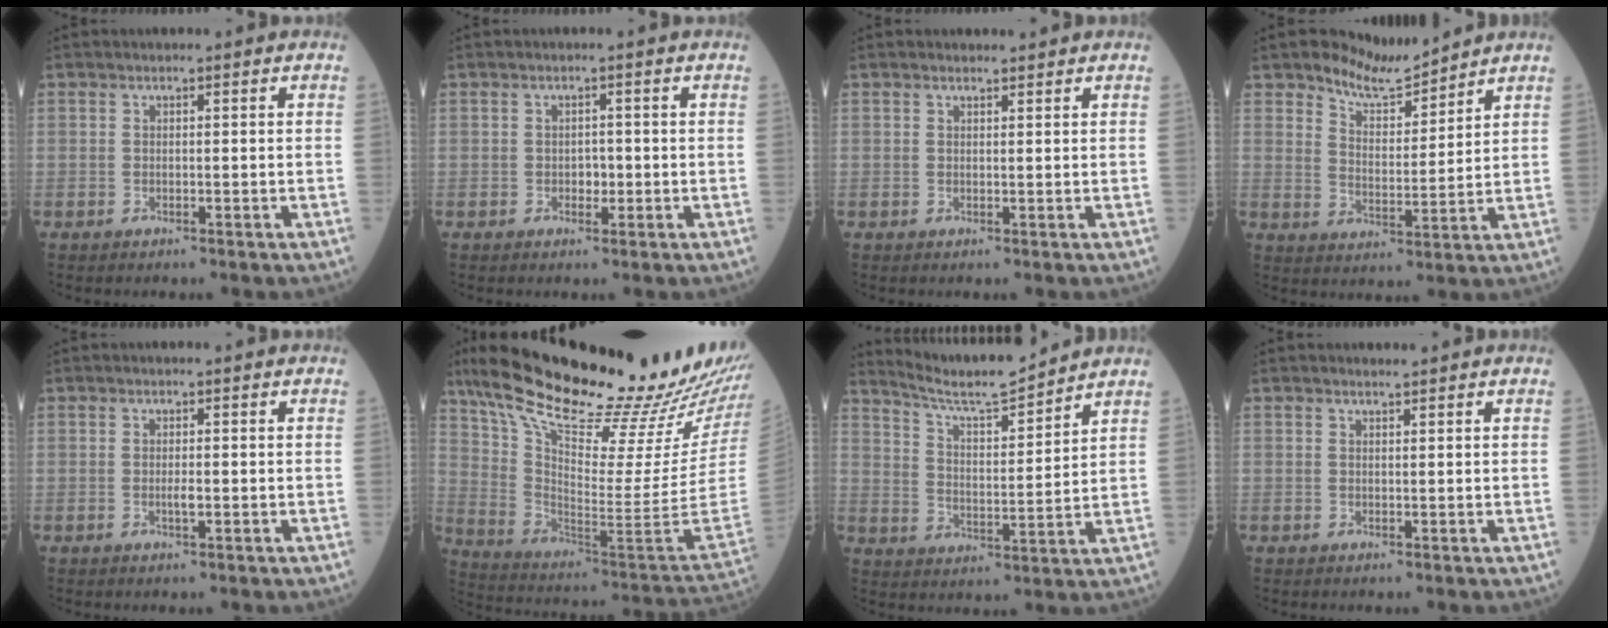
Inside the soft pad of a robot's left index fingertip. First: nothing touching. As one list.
[{"total": 1.5, "force": [-0.4, 1.0, 1.0], "torque": [-0.011, 0.002, -0.005]}, {"total": 1.0, "force": [1.0, 0.1, 0.0], "torque": [-0.006, 0.001, 0.017]}, {"total": 5.9, "force": [5.7, 1.2, 0.7], "torque": [-0.016, -0.006, 0.111]}, {"total": 1.0, "force": [-0.2, 0.1, 1.0], "torque": [-0.015, -0.002, -0.002]}, {"total": 34.8, "force": [28.5, 3.2, 19.8], "torque": [-0.319, -0.075, 0.408]}, {"total": 10.9, "force": [10.5, -0.2, 3.0], "torque": [-0.065, 0.001, 0.179]}, {"total": 0.7, "force": [0.7, 0.1, 0.0], "torque": [-0.004, 0.000, 0.012]}]